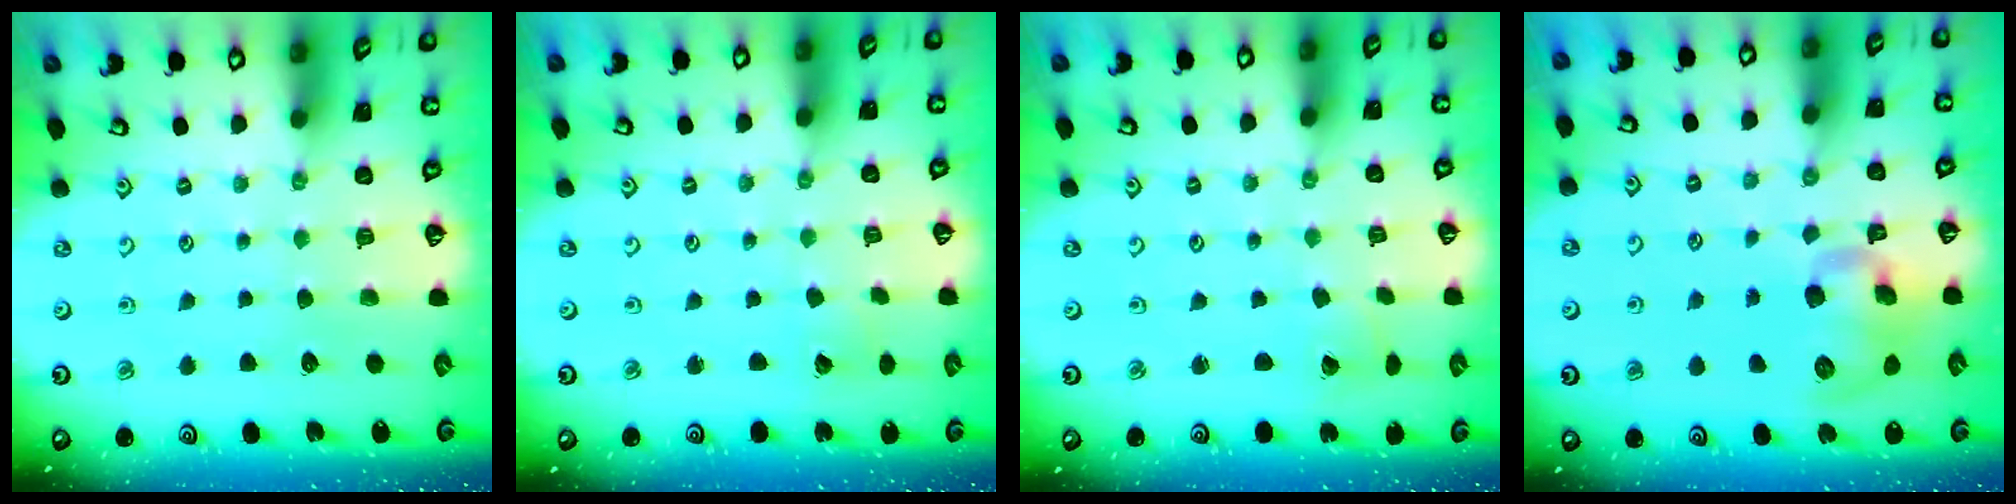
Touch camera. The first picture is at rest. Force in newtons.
{"total": 2.8, "press": 2.8, "slide": 0.3}
{"total": 2.0, "press": 2.0, "slide": 0.3}
{"total": 10.7, "press": 10.5, "slide": 1.8}